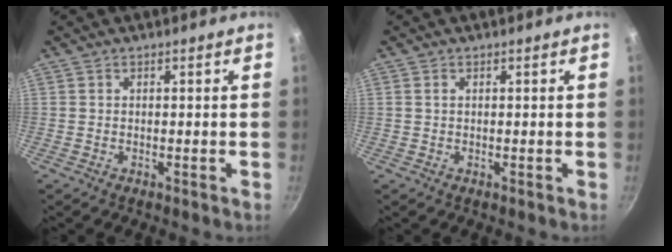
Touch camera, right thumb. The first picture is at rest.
{"total": 0.7, "force": [0.2, 0.5, 0.5], "torque": [-0.008, 0.002, 0.003]}